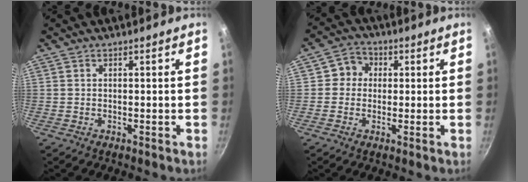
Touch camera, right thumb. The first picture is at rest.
{"total": 4.9, "force": [0.6, 4.6, 1.6], "torque": [0.009, 0.008, -0.004]}